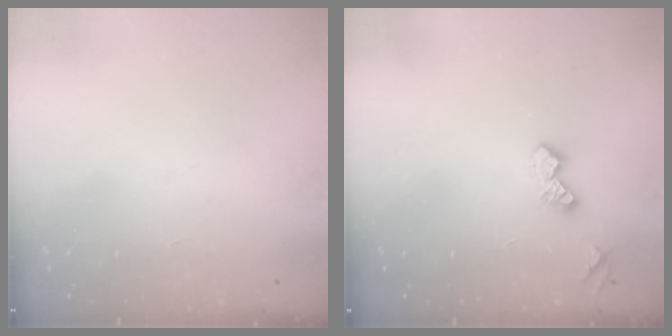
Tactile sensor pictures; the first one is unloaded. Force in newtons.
{"total": 4.9, "press": 4.9, "slide": 0.8}